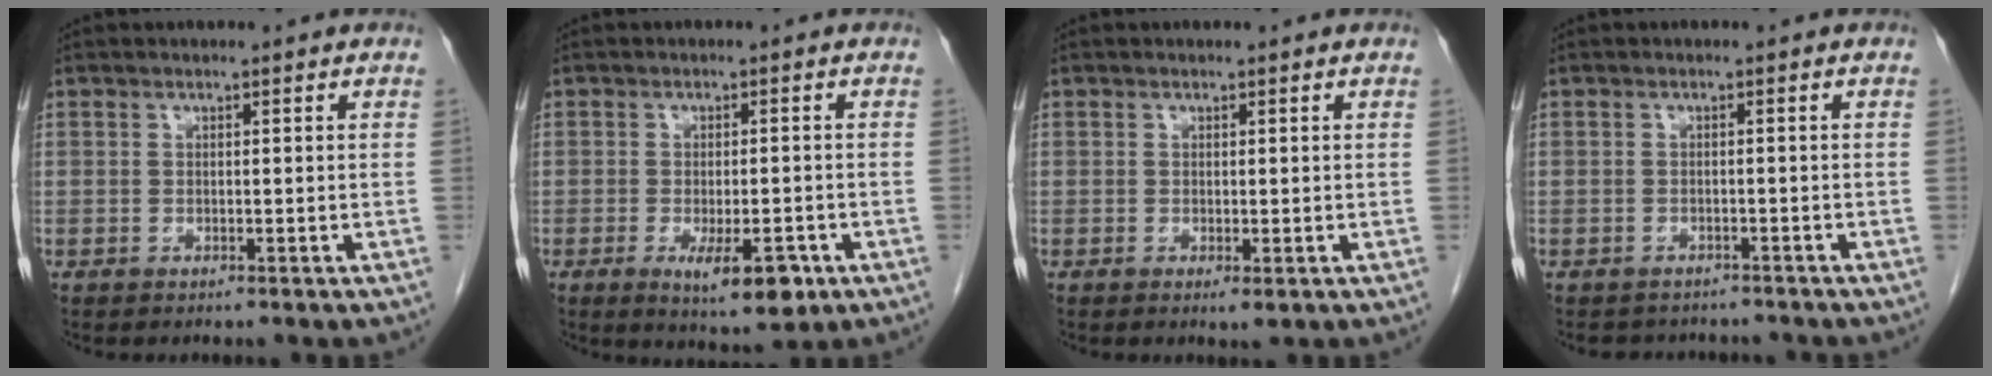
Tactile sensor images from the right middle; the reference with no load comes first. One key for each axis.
{"total": 7.0, "fx": -3.1, "fy": 2.1, "fz": 5.9, "tx": -0.089, "ty": -0.011, "tz": -0.036}
{"total": 1.1, "fx": -0.3, "fy": 0.3, "fz": 1.0, "tx": -0.015, "ty": -0.005, "tz": -0.002}
{"total": 5.2, "fx": -4.7, "fy": 2.2, "fz": 0.6, "tx": -0.009, "ty": 0.004, "tz": -0.055}